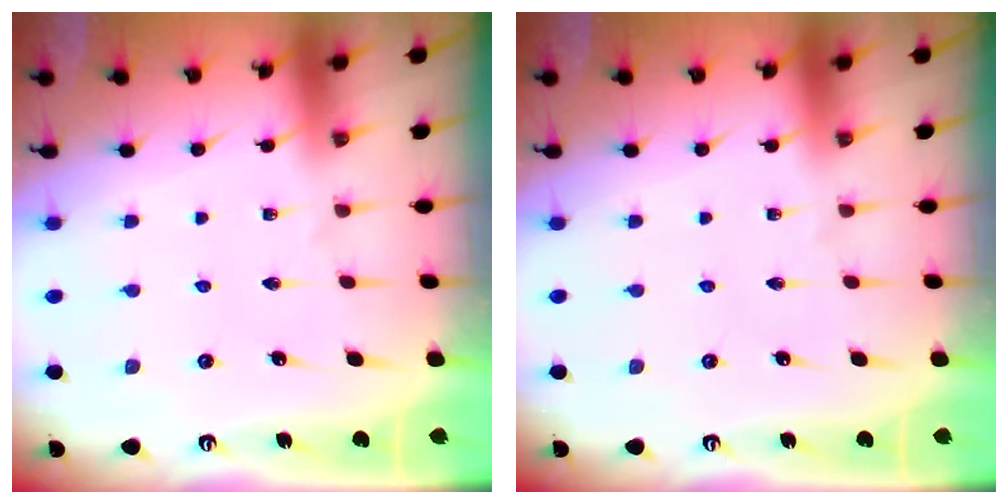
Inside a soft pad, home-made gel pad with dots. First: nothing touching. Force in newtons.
{"total": 0.0}